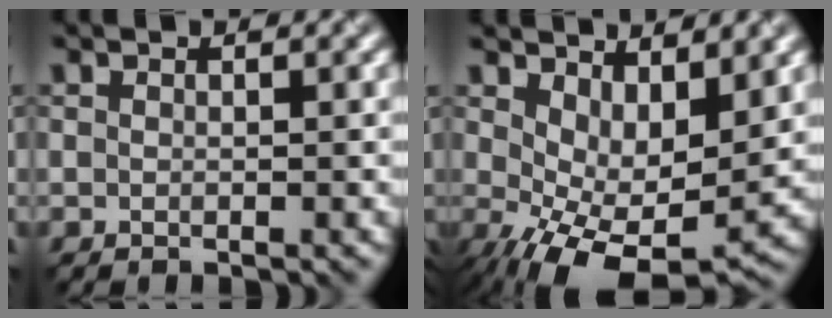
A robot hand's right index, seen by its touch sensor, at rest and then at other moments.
{"total": 7.6, "force": [0.2, 3.7, 6.6], "torque": [-0.120, -0.019, 0.013]}